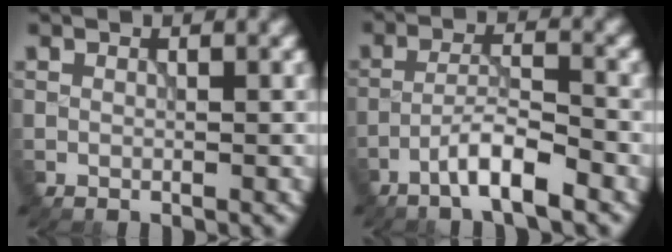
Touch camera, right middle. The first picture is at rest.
{"total": 4.2, "force": [-2.7, 0.5, 3.1], "torque": [-0.055, 0.011, -0.058]}